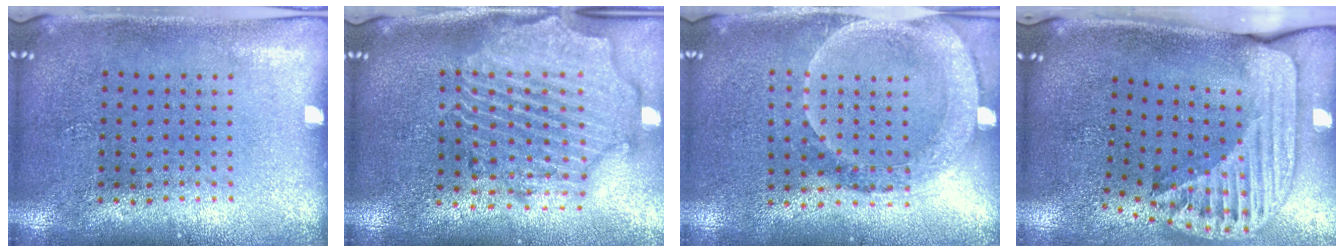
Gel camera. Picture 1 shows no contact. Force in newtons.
{"total": 2.8, "press": 2.5, "slide": 1.3}
{"total": 1.9, "press": 1.6, "slide": 0.9}
{"total": 2.6, "press": 1.8, "slide": 1.8}